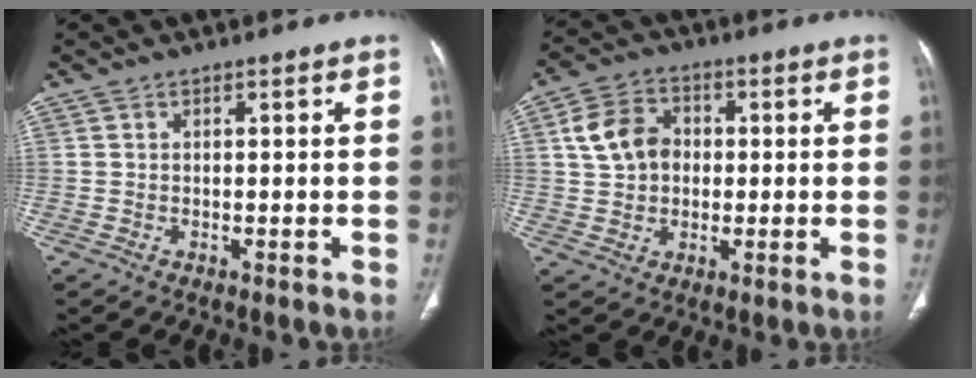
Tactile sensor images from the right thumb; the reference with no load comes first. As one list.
[{"total": 8.9, "force": [1.2, 7.0, 5.4], "torque": [-0.084, 0.014, 0.016]}]